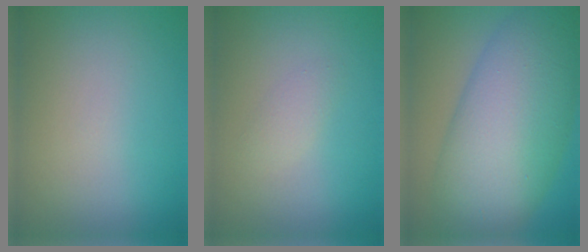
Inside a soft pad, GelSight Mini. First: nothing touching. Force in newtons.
{"total": 1.1, "press": 1.1, "slide": 0.1}
{"total": 12.4, "press": 12.4, "slide": 0.2}